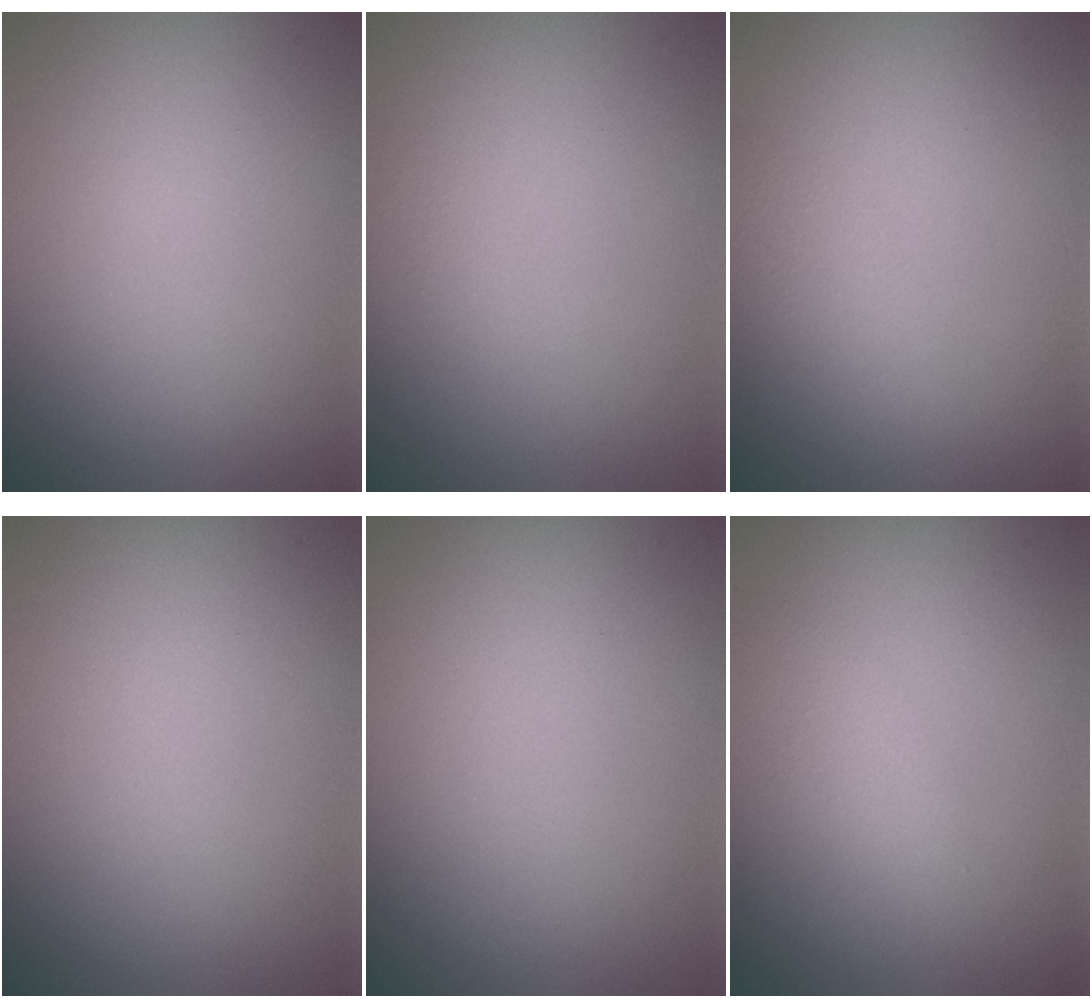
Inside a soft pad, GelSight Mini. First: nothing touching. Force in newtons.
{"total": 0.6, "press": 0.6, "slide": 0.0}
{"total": 2.1, "press": 2.1, "slide": 0.1}
{"total": 0.0}
{"total": 0.0}
{"total": 2.0, "press": 2.0, "slide": 0.1}